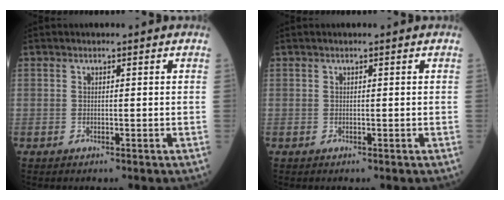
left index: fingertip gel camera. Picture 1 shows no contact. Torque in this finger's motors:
{"motor_torque": [-0.21, 0.11, -0.02, 0.00]}